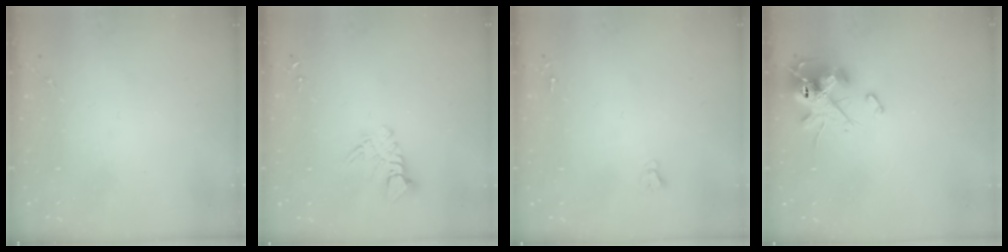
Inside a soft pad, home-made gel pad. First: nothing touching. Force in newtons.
{"total": 7.5, "press": 7.5, "slide": 0.7}
{"total": 2.7, "press": 2.7, "slide": 0.2}
{"total": 13.9, "press": 13.8, "slide": 1.3}